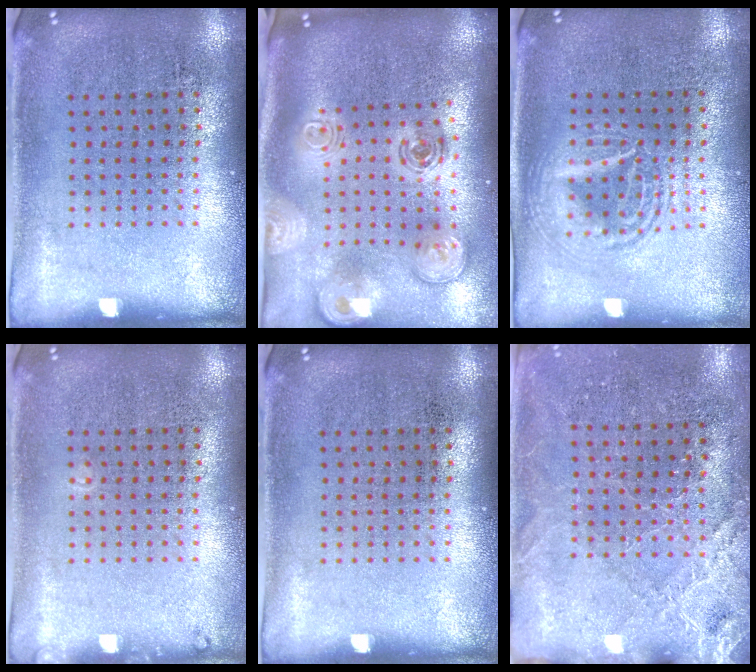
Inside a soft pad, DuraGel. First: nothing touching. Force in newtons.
{"total": 2.9, "press": 2.0, "slide": 2.1}
{"total": 1.7, "press": 1.7, "slide": 0.2}
{"total": 0.7, "press": 0.7, "slide": 0.2}
{"total": 0.0}
{"total": 2.7, "press": 2.7, "slide": 0.3}